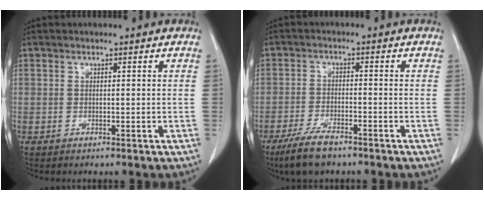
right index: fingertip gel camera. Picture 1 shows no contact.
{"total": 6.3, "force": [-4.7, 1.7, 3.9], "torque": [-0.079, -0.008, -0.082]}